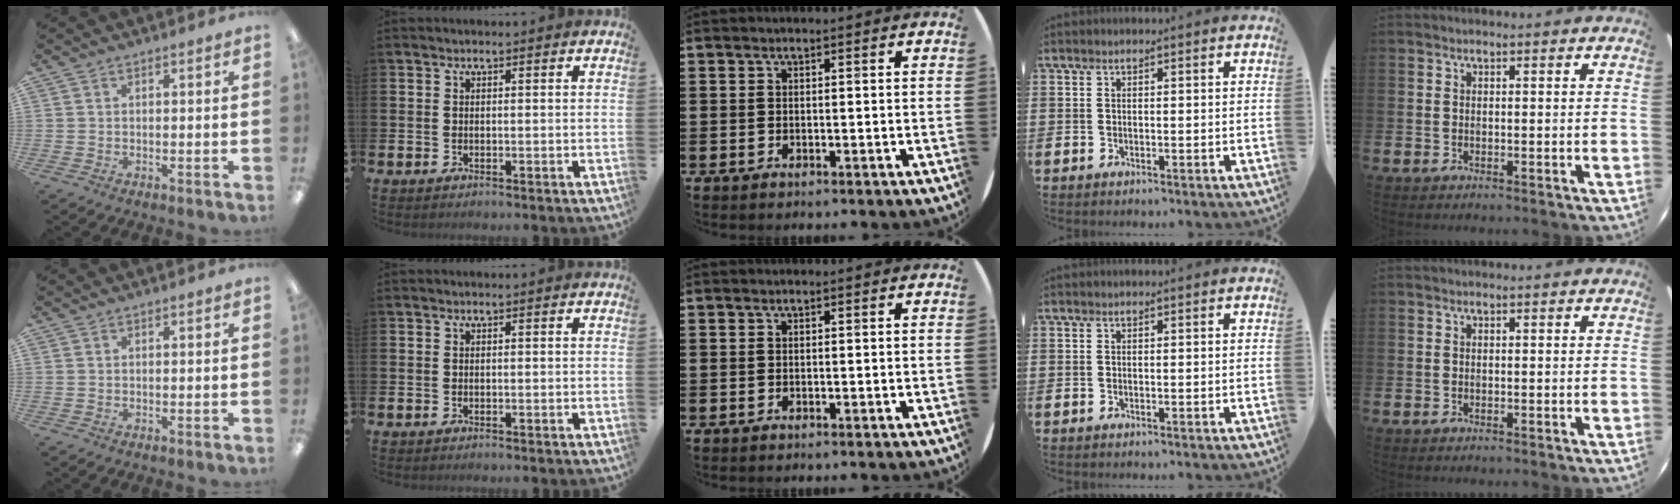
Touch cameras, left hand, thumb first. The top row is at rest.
{}